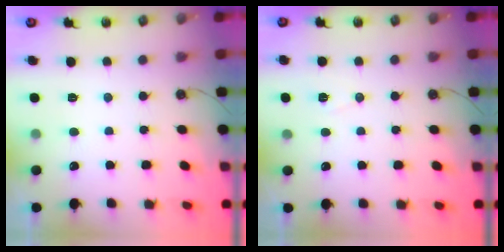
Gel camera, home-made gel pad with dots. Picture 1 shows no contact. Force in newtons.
{"total": 7.1, "press": 5.4, "slide": 4.6}